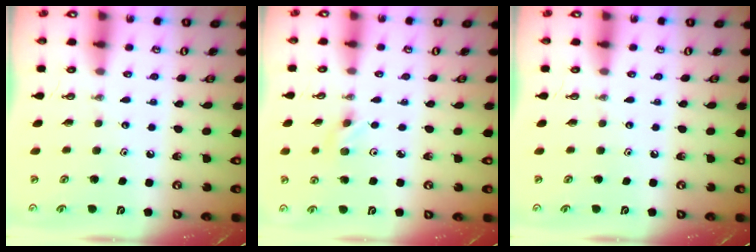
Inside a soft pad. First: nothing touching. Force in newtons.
{"total": 3.3, "press": 2.9, "slide": 1.4}
{"total": 0.0}